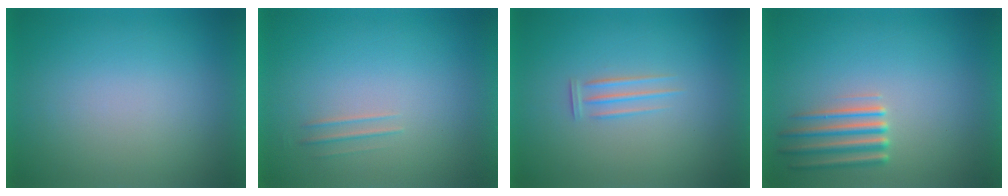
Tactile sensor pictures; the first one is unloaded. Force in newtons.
{"total": 1.8}
{"total": 1.3}
{"total": 2.3}